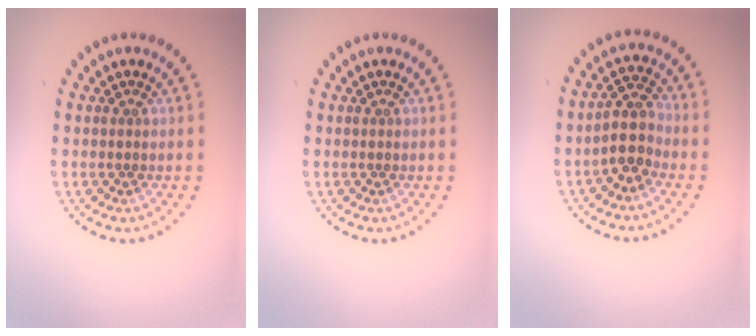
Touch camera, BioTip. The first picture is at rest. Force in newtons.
{"total": 0.0}
{"total": 3.0, "press": 2.6, "slide": 1.4}